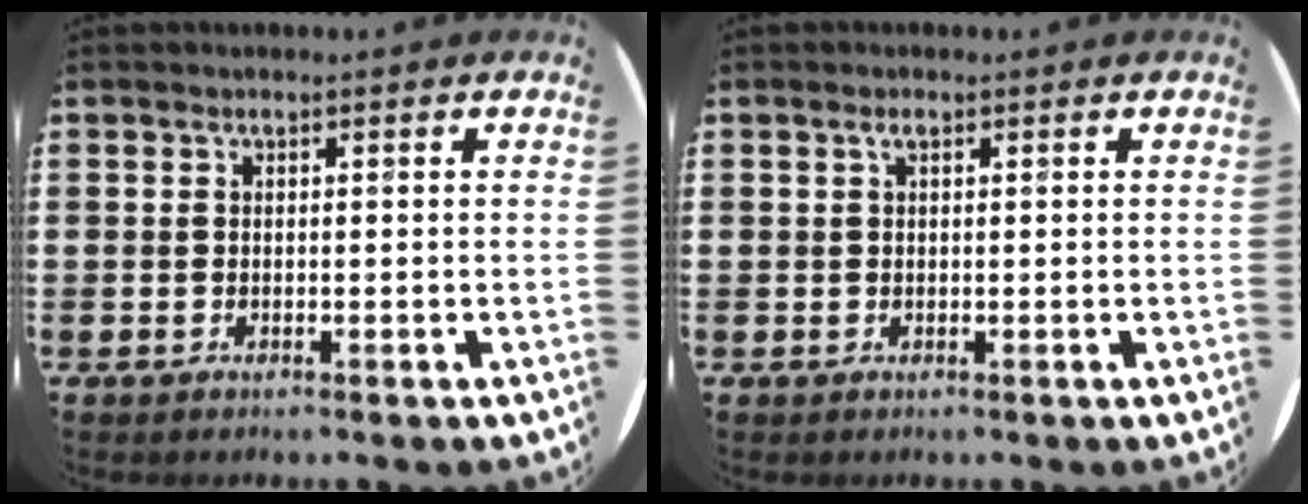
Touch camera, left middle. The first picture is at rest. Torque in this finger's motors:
{"motor_torque": [0.14, 0.11, -0.08, -0.02]}